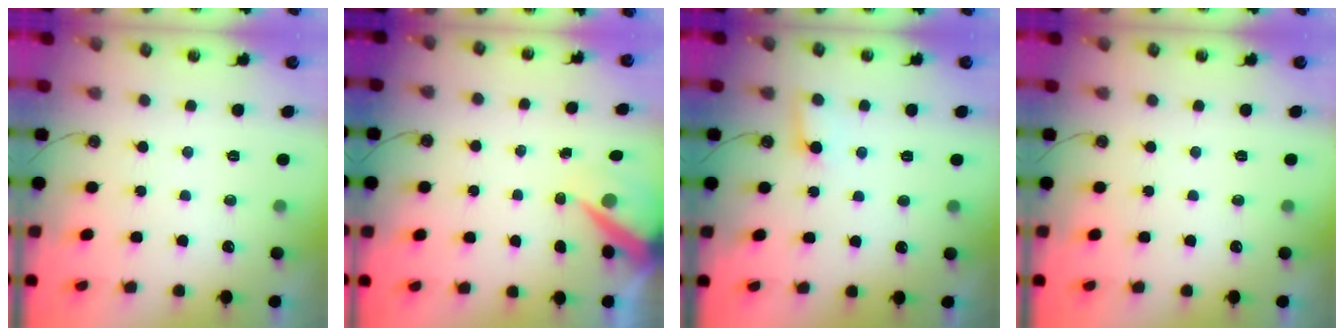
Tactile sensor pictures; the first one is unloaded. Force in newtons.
{"total": 6.7, "press": 6.7, "slide": 0.8}
{"total": 5.3, "press": 5.3, "slide": 0.4}
{"total": 0.0}